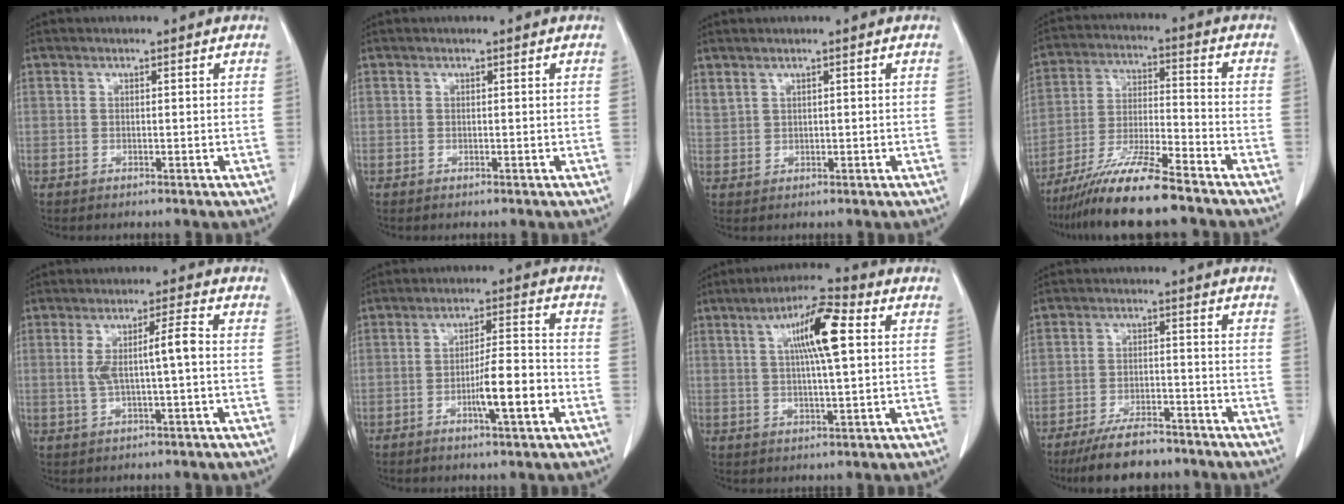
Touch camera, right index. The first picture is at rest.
{"total": 0.0}
{"total": 1.6, "force": [1.3, 0.8, 0.4], "torque": [-0.010, 0.009, 0.032]}
{"total": 12.7, "force": [-10.1, 0.3, 7.8], "torque": [-0.142, -0.021, -0.180]}
{"total": 5.5, "force": [0.1, 0.3, 5.5], "torque": [-0.103, 0.013, 0.005]}
{"total": 7.9, "force": [-2.9, 0.7, 7.3], "torque": [-0.120, 0.004, -0.047]}
{"total": 9.4, "force": [2.4, 1.0, 9.1], "torque": [-0.160, 0.014, 0.038]}
{"total": 9.2, "force": [-7.8, 2.6, 4.1], "torque": [-0.068, -0.011, -0.130]}